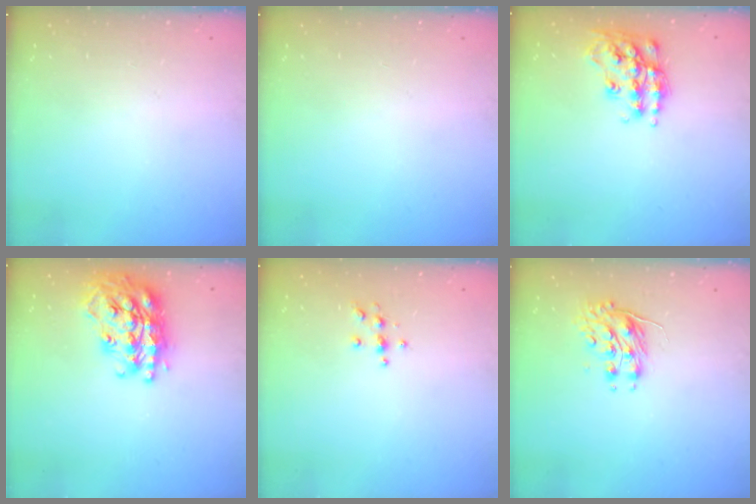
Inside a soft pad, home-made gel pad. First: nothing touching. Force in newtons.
{"total": 0.0}
{"total": 16.6, "press": 16.5, "slide": 1.0}
{"total": 25.6, "press": 25.5, "slide": 2.2}
{"total": 4.5, "press": 4.4, "slide": 0.6}
{"total": 8.0, "press": 8.0, "slide": 0.4}